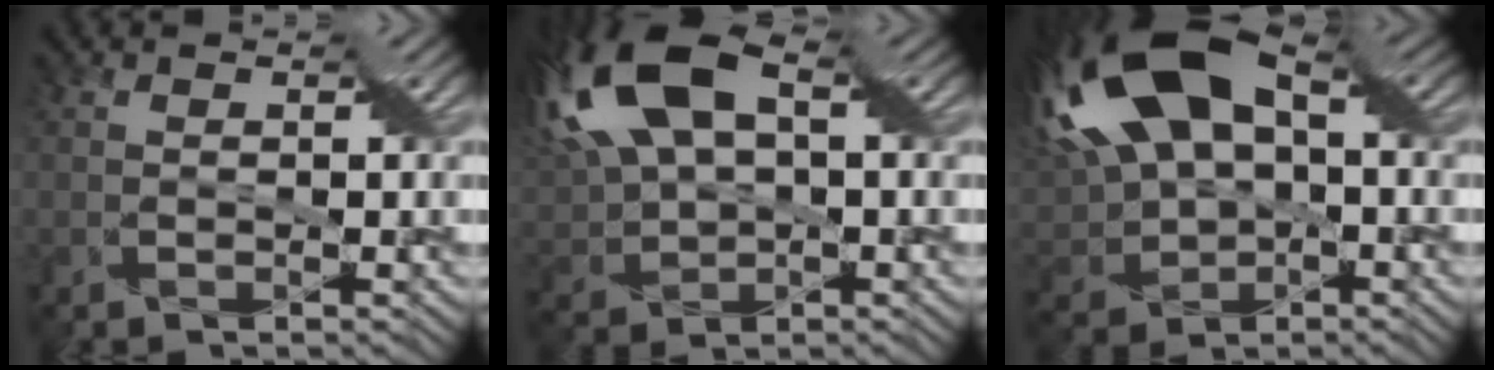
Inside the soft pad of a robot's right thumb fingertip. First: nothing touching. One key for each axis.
{"total": 17.2, "fx": 5.5, "fy": 10.0, "fz": 12.9, "tx": -0.310, "ty": 0.022, "tz": 0.105}
{"total": 19.0, "fx": 5.1, "fy": 11.5, "fz": 14.2, "tx": -0.321, "ty": 0.016, "tz": 0.099}